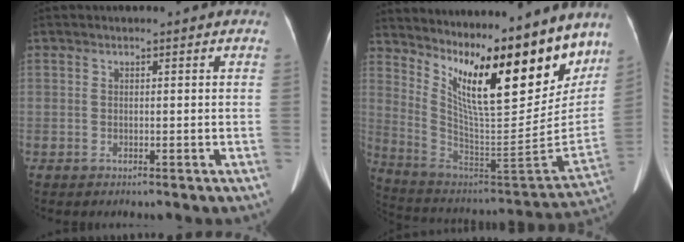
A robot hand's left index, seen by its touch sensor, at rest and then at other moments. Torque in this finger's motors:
{"motor_torque": [1.13, -1.01, 1.05, 0.21]}